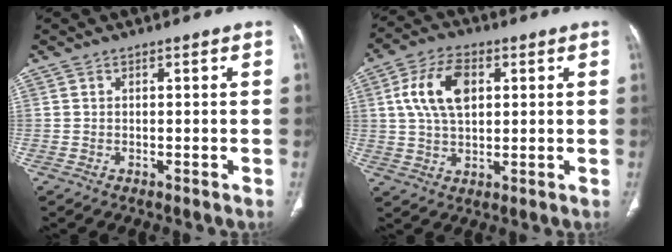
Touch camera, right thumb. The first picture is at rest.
{"total": 10.8, "force": [2.7, 6.4, 8.3], "torque": [-0.153, 0.006, 0.048]}